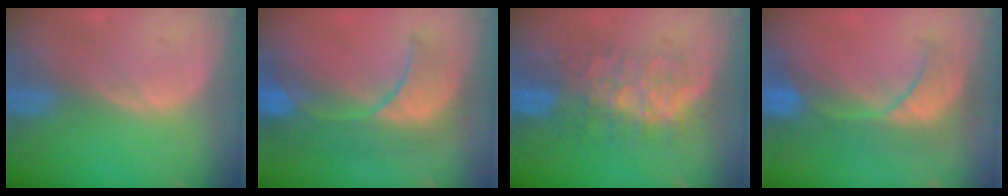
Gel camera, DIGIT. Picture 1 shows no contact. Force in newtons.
{"total": 10.5, "press": 9.2, "slide": 5.0}
{"total": 7.9, "press": 7.7, "slide": 2.0}
{"total": 8.4, "press": 8.2, "slide": 1.9}